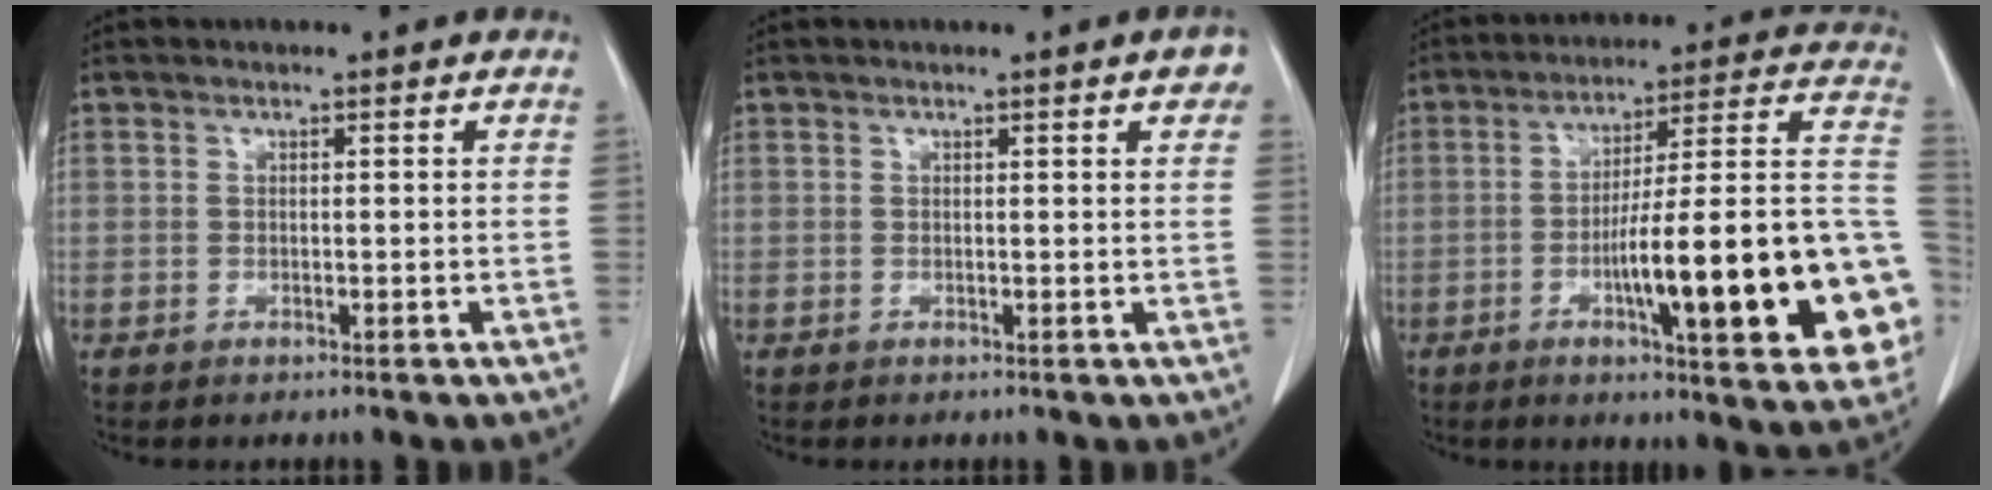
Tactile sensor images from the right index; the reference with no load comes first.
{"total": 2.4, "force": [1.3, 0.4, 2.0], "torque": [-0.018, 0.002, 0.009]}
{"total": 25.3, "force": [-6.4, 3.3, 24.2], "torque": [-0.244, 0.021, -0.083]}